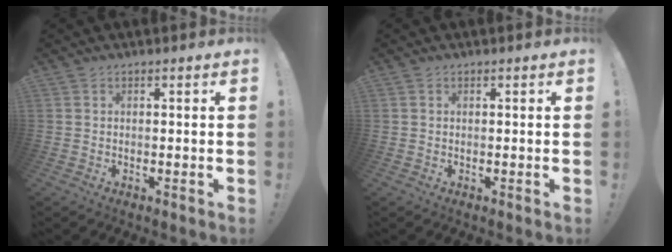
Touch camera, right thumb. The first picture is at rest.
{"total": 0.0}